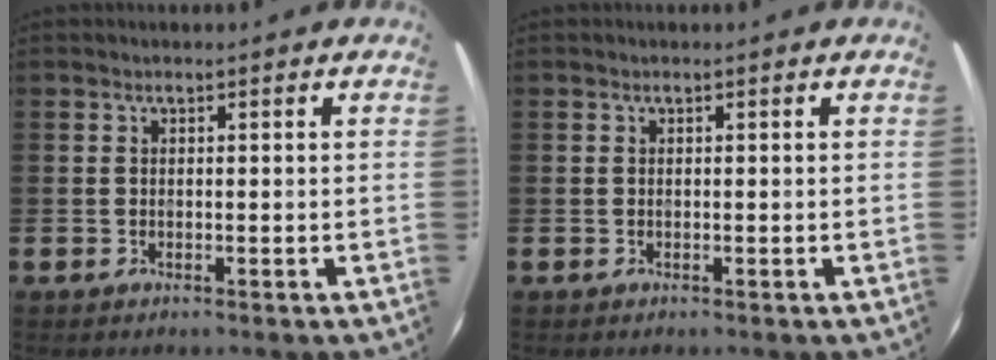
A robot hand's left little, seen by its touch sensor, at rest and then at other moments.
{"total": 0.0}